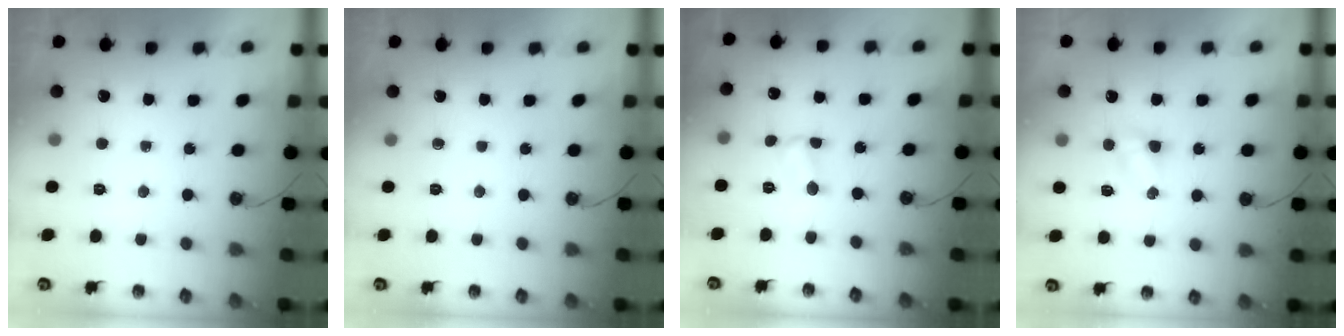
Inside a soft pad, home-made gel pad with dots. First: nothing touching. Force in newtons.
{"total": 0.0}
{"total": 2.5, "press": 2.5, "slide": 0.4}
{"total": 3.7, "press": 3.7, "slide": 0.5}